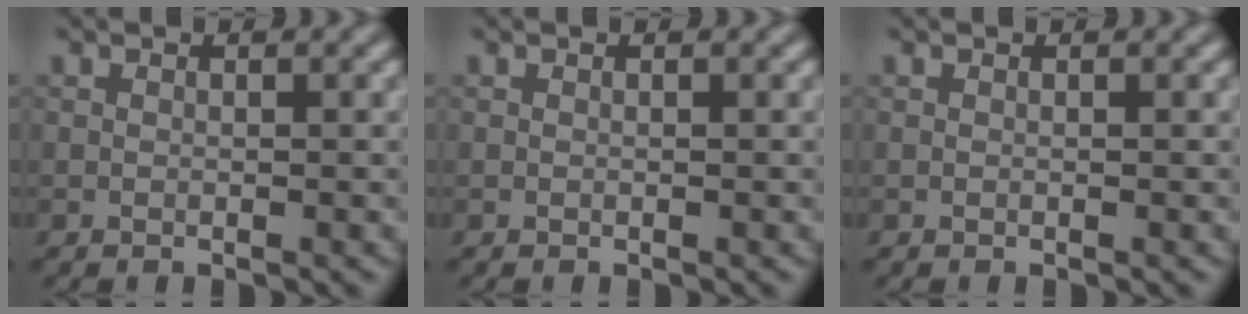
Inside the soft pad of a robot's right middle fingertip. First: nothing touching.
{"total": 0.0}
{"total": 0.0}